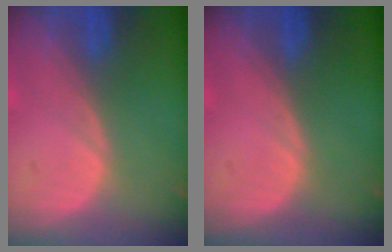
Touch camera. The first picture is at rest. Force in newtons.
{"total": 0.0}